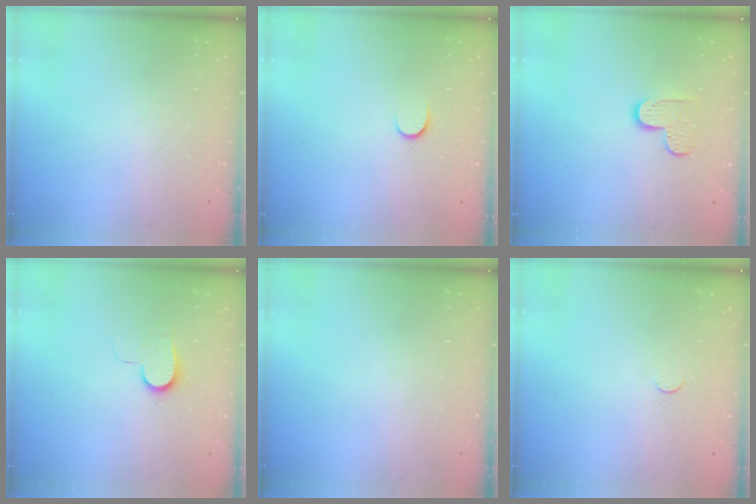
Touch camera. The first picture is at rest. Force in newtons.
{"total": 3.9, "press": 3.9, "slide": 0.4}
{"total": 6.2, "press": 6.2, "slide": 0.3}
{"total": 7.8, "press": 7.8, "slide": 0.7}
{"total": 0.0}
{"total": 2.4, "press": 2.4, "slide": 0.3}